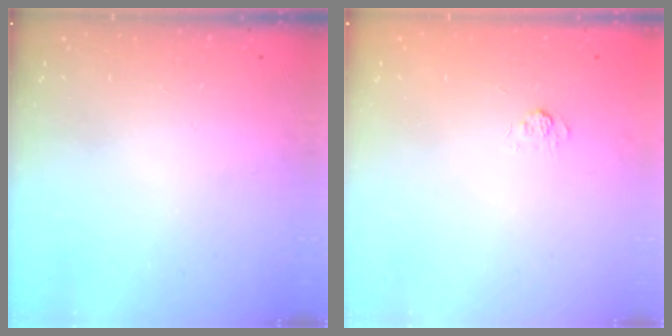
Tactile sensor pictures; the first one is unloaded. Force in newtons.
{"total": 2.2, "press": 1.8, "slide": 1.3}